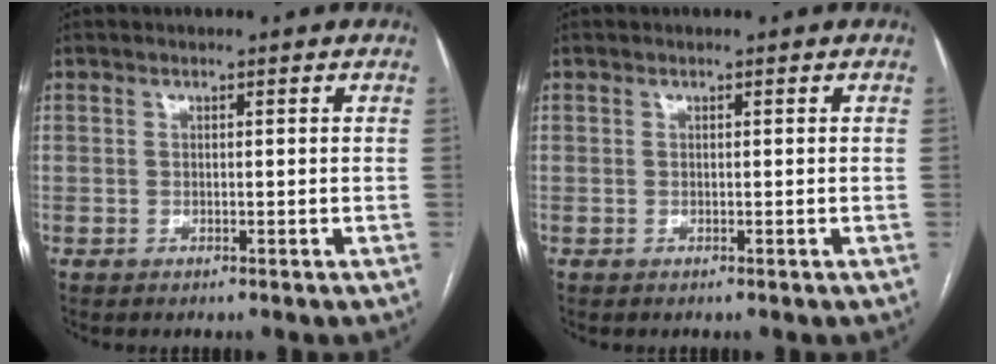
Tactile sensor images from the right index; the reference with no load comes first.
{"total": 0.0}